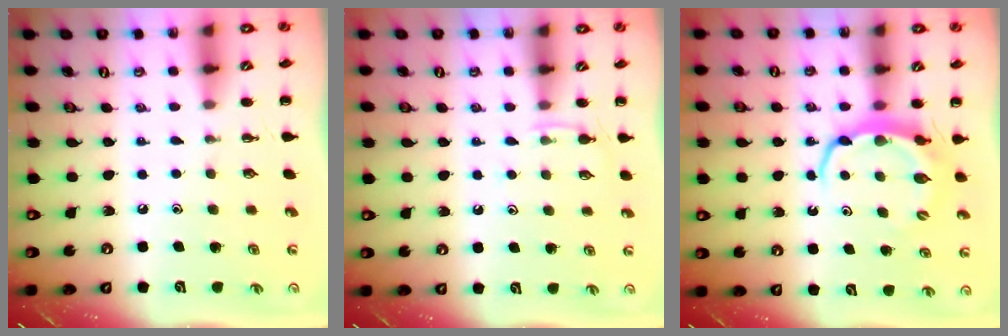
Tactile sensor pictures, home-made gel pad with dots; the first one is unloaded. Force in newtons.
{"total": 4.3, "press": 4.1, "slide": 1.4}
{"total": 6.2, "press": 6.2, "slide": 0.3}